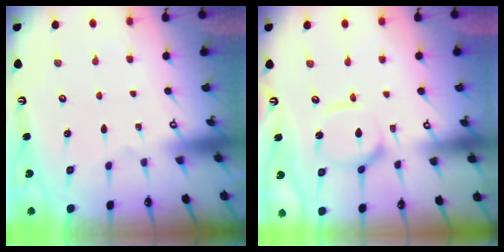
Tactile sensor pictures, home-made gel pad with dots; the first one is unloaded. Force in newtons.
{"total": 12.1, "press": 12.0, "slide": 1.4}